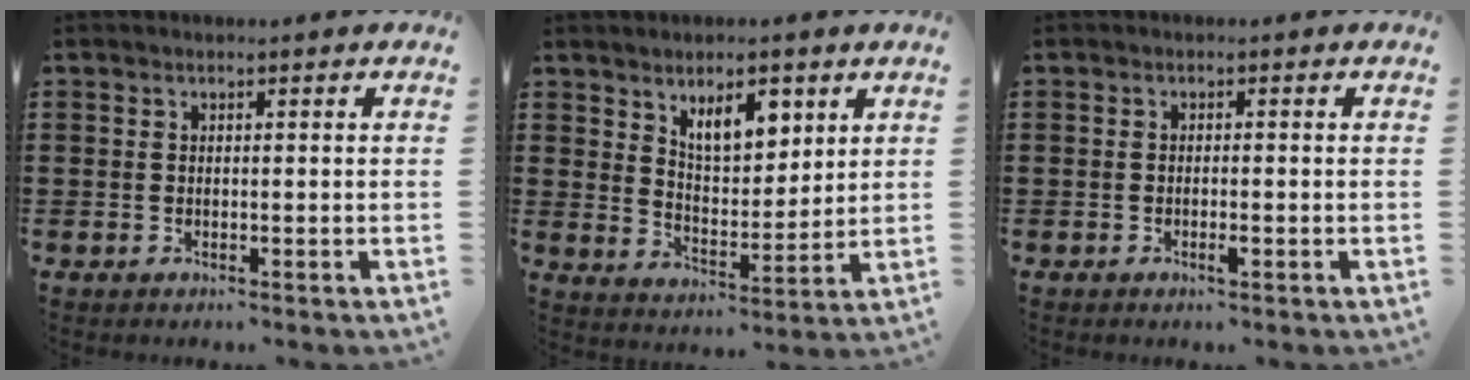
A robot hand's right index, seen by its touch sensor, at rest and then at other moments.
{"total": 7.3, "force": [4.4, 3.4, 4.6], "torque": [-0.080, -0.004, 0.076]}
{"total": 1.4, "force": [-0.7, 0.2, 1.2], "torque": [-0.030, -0.005, -0.013]}